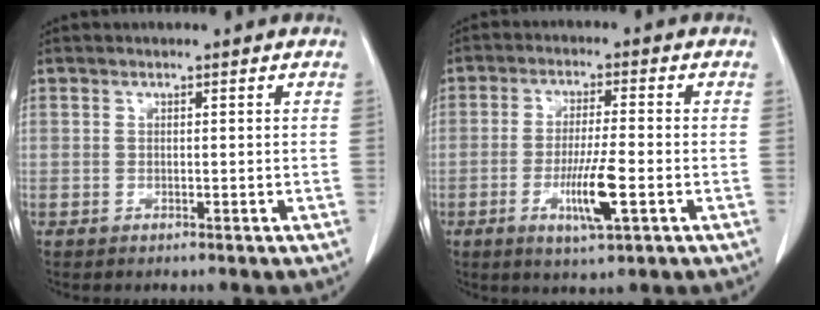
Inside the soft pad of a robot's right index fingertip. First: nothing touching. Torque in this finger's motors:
{"motor_torque": [1.26, -0.21, 0.35, 0.12]}